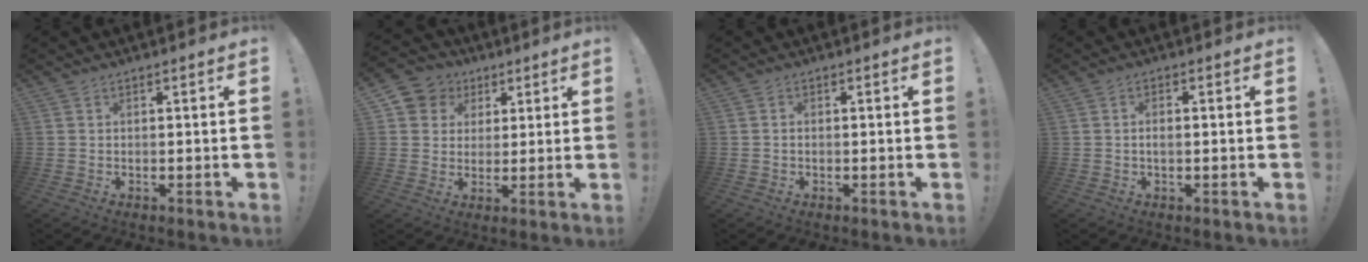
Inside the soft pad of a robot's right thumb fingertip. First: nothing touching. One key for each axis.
{"total": 8.4, "fx": 2.9, "fy": 7.7, "fz": 1.8, "tx": -0.024, "ty": -0.015, "tz": 0.060}
{"total": 0.7, "fx": -0.4, "fy": 0.4, "fz": 0.4, "tx": -0.012, "ty": 0.002, "tz": -0.006}
{"total": 1.9, "fx": -0.4, "fy": 0.8, "fz": 1.7, "tx": -0.035, "ty": 0.007, "tz": -0.007}